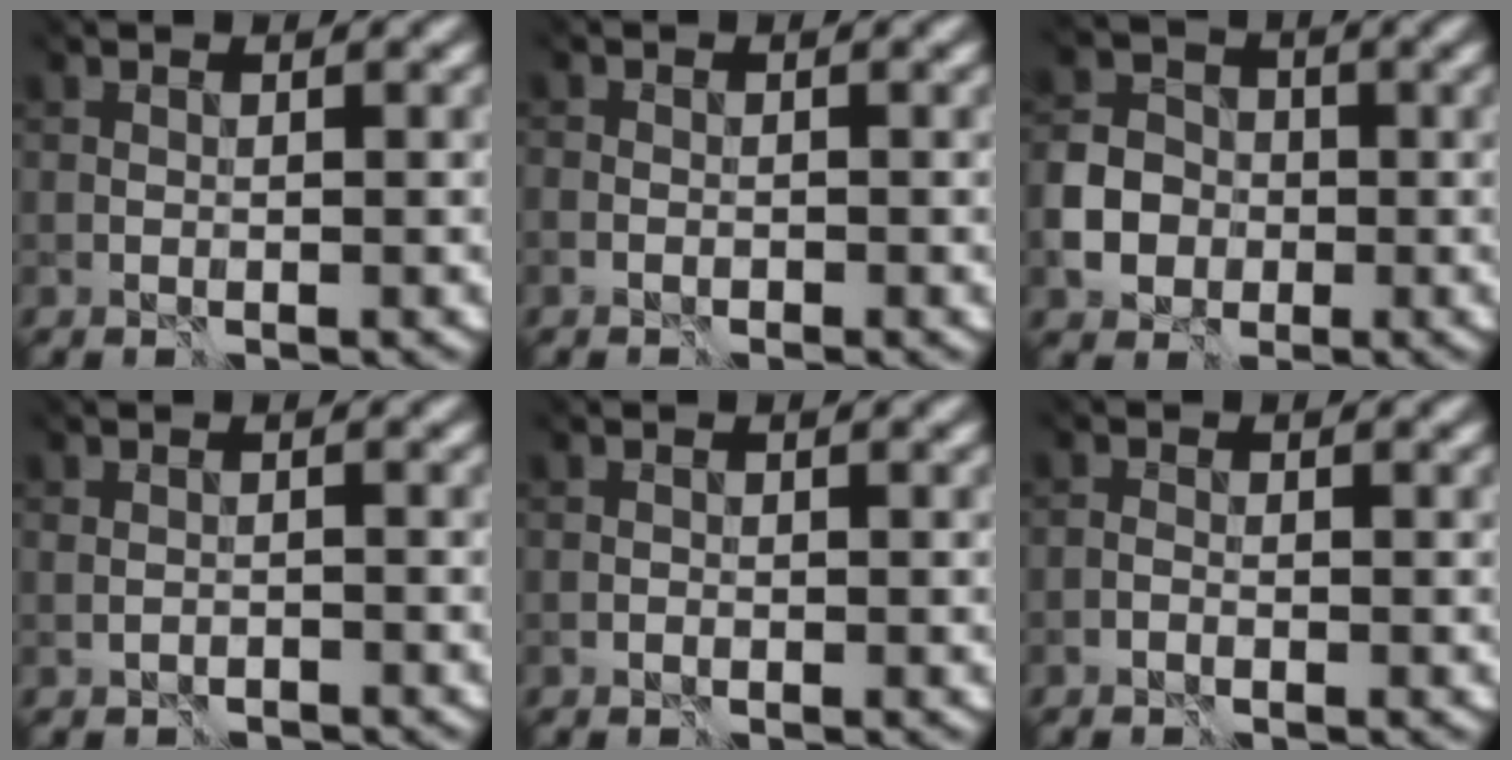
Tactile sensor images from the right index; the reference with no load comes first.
{"total": 1.7, "force": [-1.7, 0.2, -0.2], "torque": [0.001, 0.001, -0.023]}
{"total": 5.0, "force": [-3.6, 3.2, 1.3], "torque": [-0.038, 0.000, -0.041]}
{"total": 1.5, "force": [-1.3, 0.6, -0.5], "torque": [0.006, 0.005, -0.018]}
{"total": 1.8, "force": [-1.6, -0.3, -0.6], "torque": [0.010, -0.004, -0.022]}
{"total": 2.4, "force": [-2.3, 0.1, 0.2], "torque": [0.013, 0.005, -0.042]}